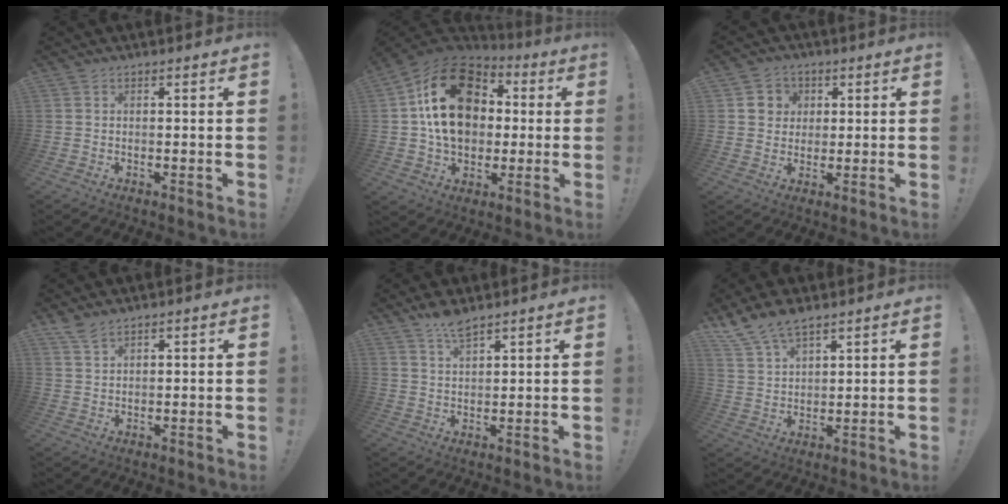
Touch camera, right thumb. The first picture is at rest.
{"total": 22.8, "force": [3.8, 16.9, 14.8], "torque": [-0.246, 0.012, 0.072]}
{"total": 5.9, "force": [1.4, 5.6, 1.0], "torque": [-0.006, -0.007, 0.026]}
{"total": 3.5, "force": [3.0, 0.9, 1.6], "torque": [-0.029, -0.017, 0.054]}
{"total": 5.5, "force": [4.6, 1.2, 2.8], "torque": [-0.048, -0.026, 0.080]}
{"total": 8.2, "force": [6.7, 2.9, 3.6], "torque": [-0.084, -0.032, 0.132]}